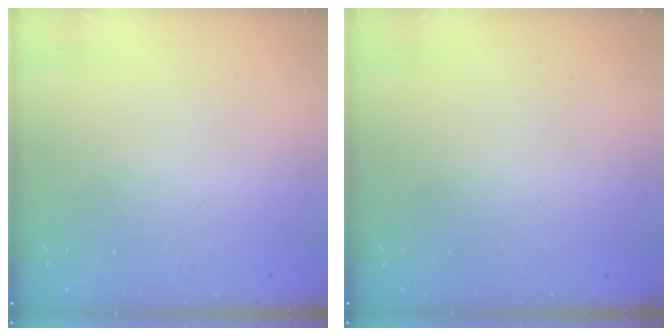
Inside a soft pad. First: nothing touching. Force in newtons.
{"total": 0.0}